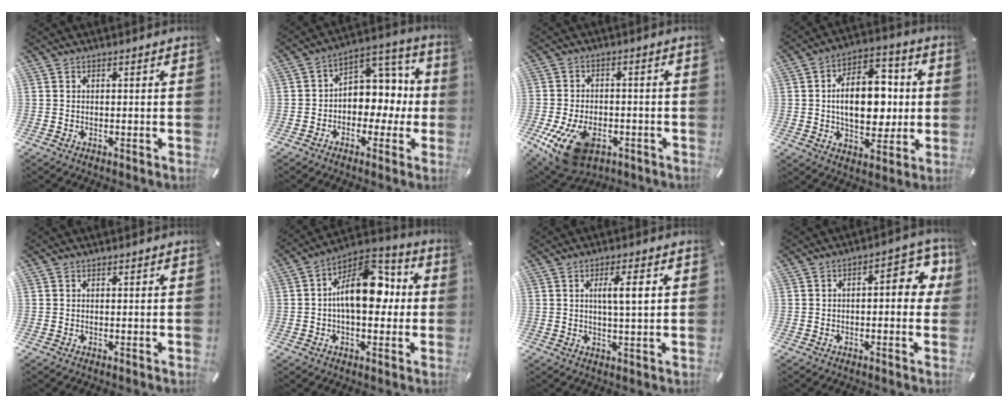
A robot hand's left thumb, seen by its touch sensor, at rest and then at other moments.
{"total": 8.7, "force": [-0.6, 7.7, 3.9], "torque": [-0.038, -0.010, -0.010]}
{"total": 13.3, "force": [-5.7, 8.2, 8.8], "torque": [-0.157, 0.020, -0.094]}
{"total": 15.6, "force": [0.3, 10.2, 11.9], "torque": [-0.180, 0.009, 0.006]}
{"total": 0.0}
{"total": 16.1, "force": [1.1, 9.2, 13.1], "torque": [-0.186, -0.004, 0.020]}
{"total": 6.3, "force": [1.5, 1.0, 6.1], "torque": [-0.111, -0.002, 0.018]}
{"total": 8.3, "force": [0.7, 3.9, 7.4], "torque": [-0.088, -0.011, 0.004]}